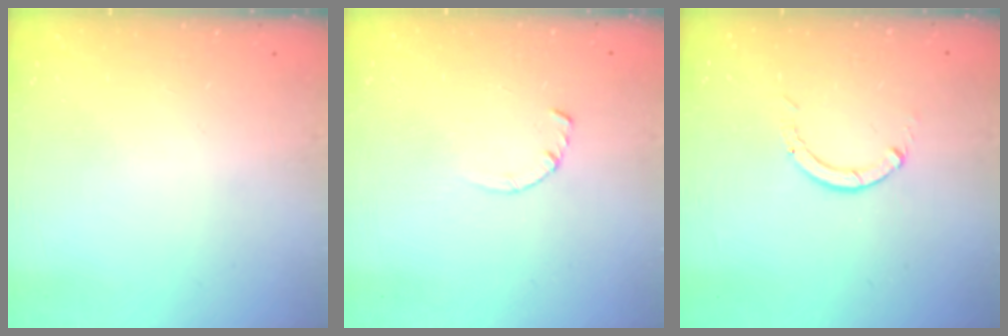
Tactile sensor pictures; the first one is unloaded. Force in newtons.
{"total": 2.8, "press": 2.8, "slide": 0.4}
{"total": 0.0}